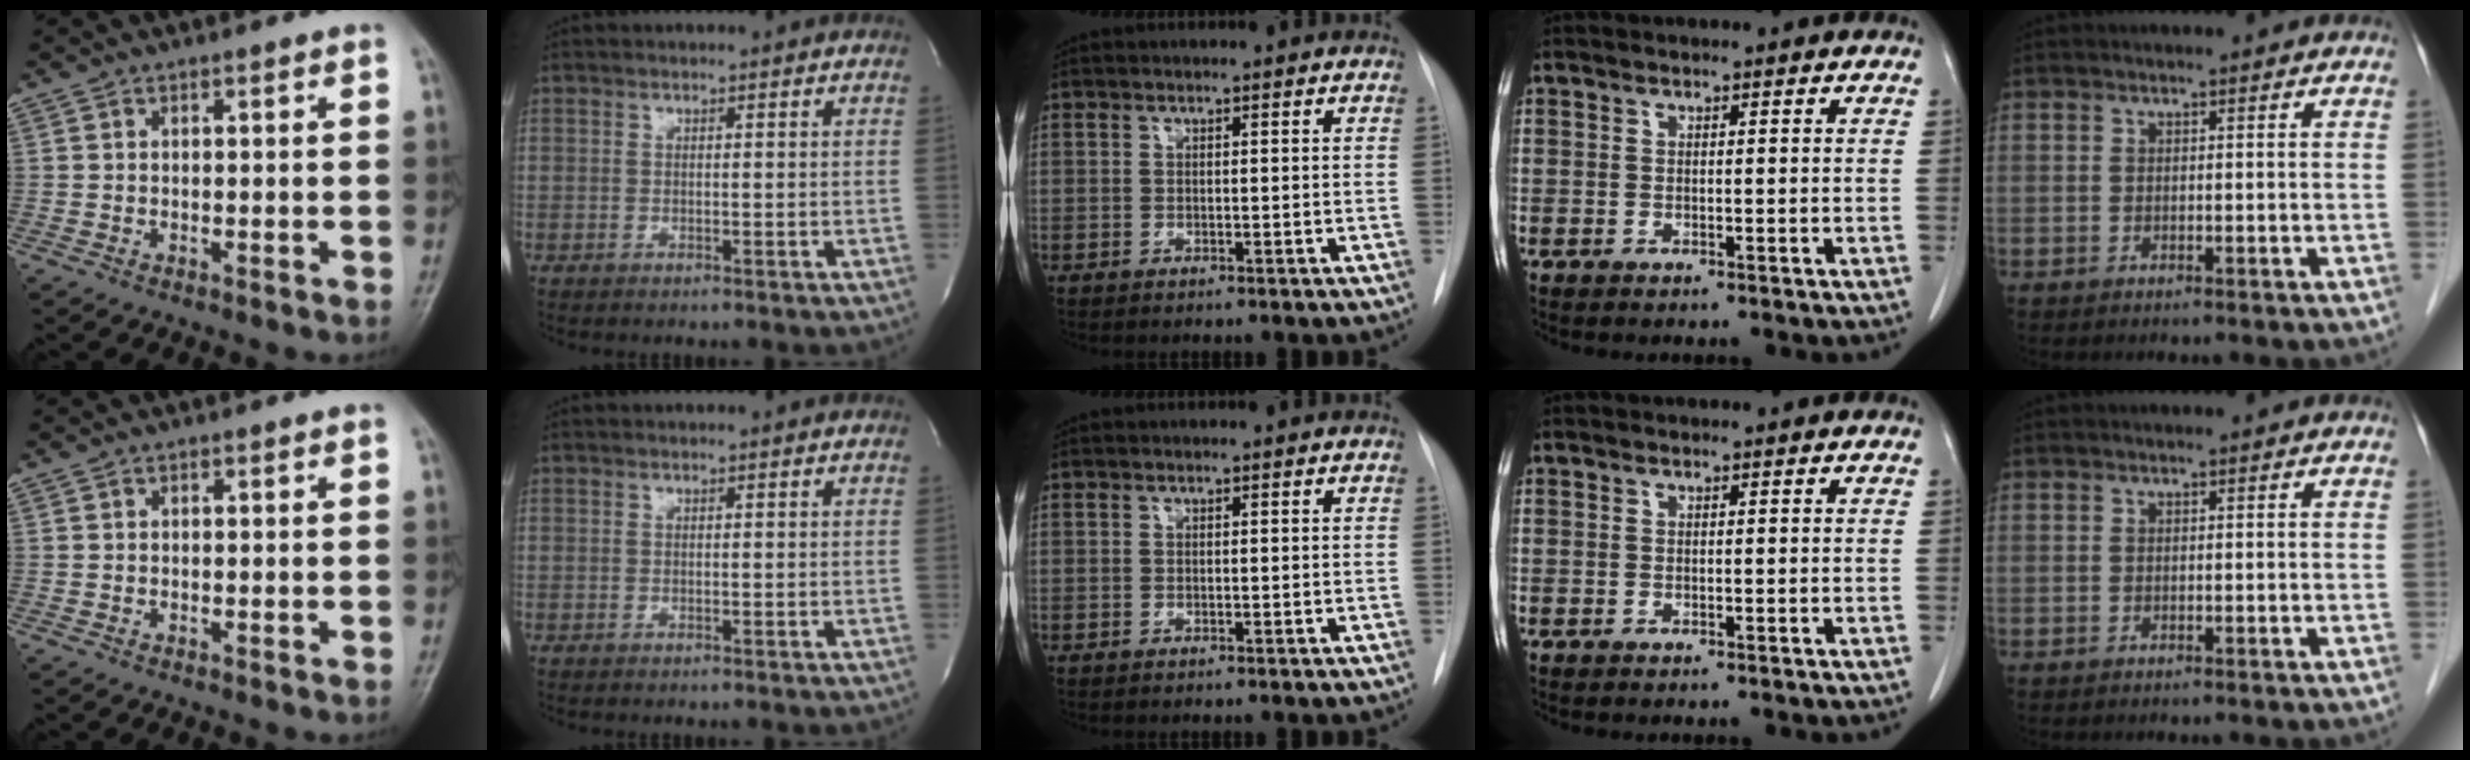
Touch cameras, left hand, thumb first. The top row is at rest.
{}